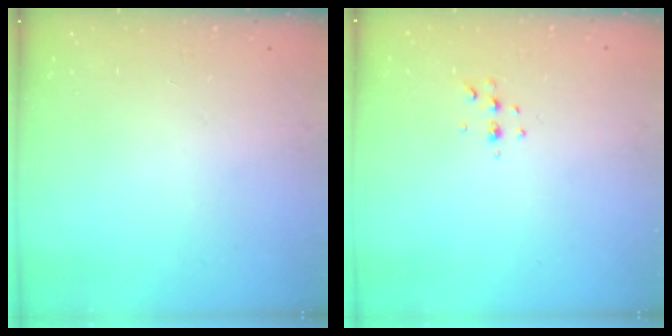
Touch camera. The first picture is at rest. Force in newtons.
{"total": 4.4, "press": 4.0, "slide": 1.8}